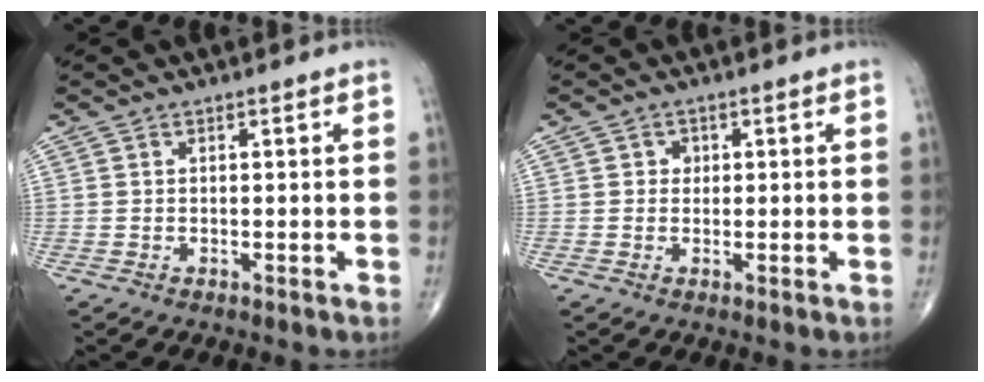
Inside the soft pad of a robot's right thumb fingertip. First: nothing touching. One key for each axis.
{"total": 1.6, "fx": 0.3, "fy": 1.5, "fz": 0.5, "tx": 0.002, "ty": 0.002, "tz": 0.001}